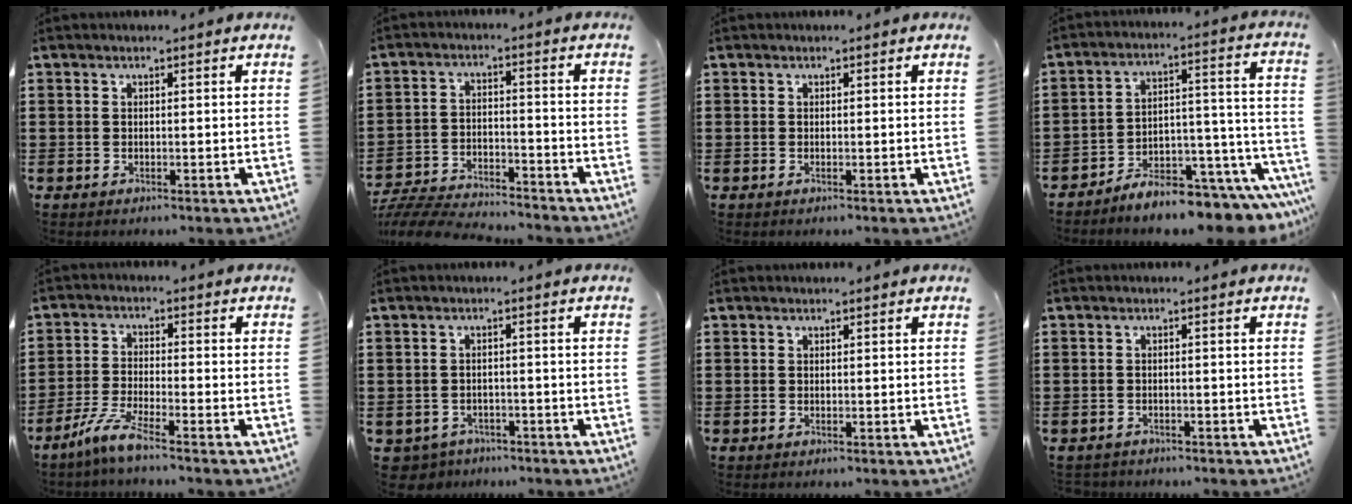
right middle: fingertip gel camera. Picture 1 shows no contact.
{"total": 6.3, "force": [-6.2, 0.8, 1.1], "torque": [-0.032, 0.007, -0.127]}
{"total": 0.0}
{"total": 6.4, "force": [-6.3, 0.7, 1.4], "torque": [-0.018, 0.010, -0.119]}
{"total": 5.1, "force": [-3.9, 0.2, 3.3], "torque": [-0.081, -0.012, -0.078]}
{"total": 2.3, "force": [-2.2, 0.7, -0.3], "torque": [-0.006, 0.000, -0.050]}
{"total": 0.0}
{"total": 1.1, "force": [-1.1, 0.3, -0.1], "torque": [-0.002, 0.003, -0.025]}